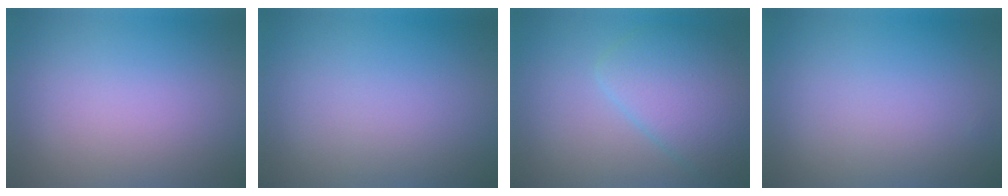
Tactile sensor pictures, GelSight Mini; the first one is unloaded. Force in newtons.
{"total": 0.0}
{"total": 5.3, "press": 5.3, "slide": 0.2}
{"total": 0.0}